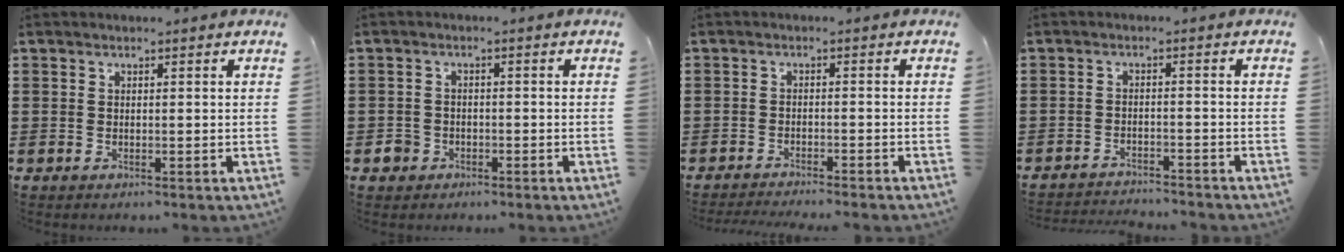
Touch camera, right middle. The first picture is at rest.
{"total": 2.3, "force": [-1.3, 1.9, 0.3], "torque": [-0.009, -0.001, -0.028]}
{"total": 2.1, "force": [-2.1, -0.1, 0.1], "torque": [-0.004, -0.001, -0.044]}
{"total": 2.7, "force": [-2.7, 0.2, -0.1], "torque": [-0.004, -0.001, -0.057]}